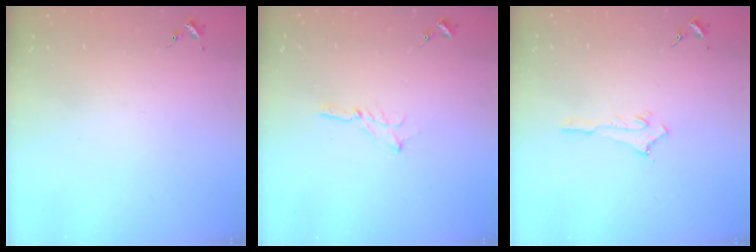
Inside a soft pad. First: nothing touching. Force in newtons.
{"total": 3.0, "press": 3.0, "slide": 0.1}
{"total": 2.7, "press": 2.7, "slide": 0.2}